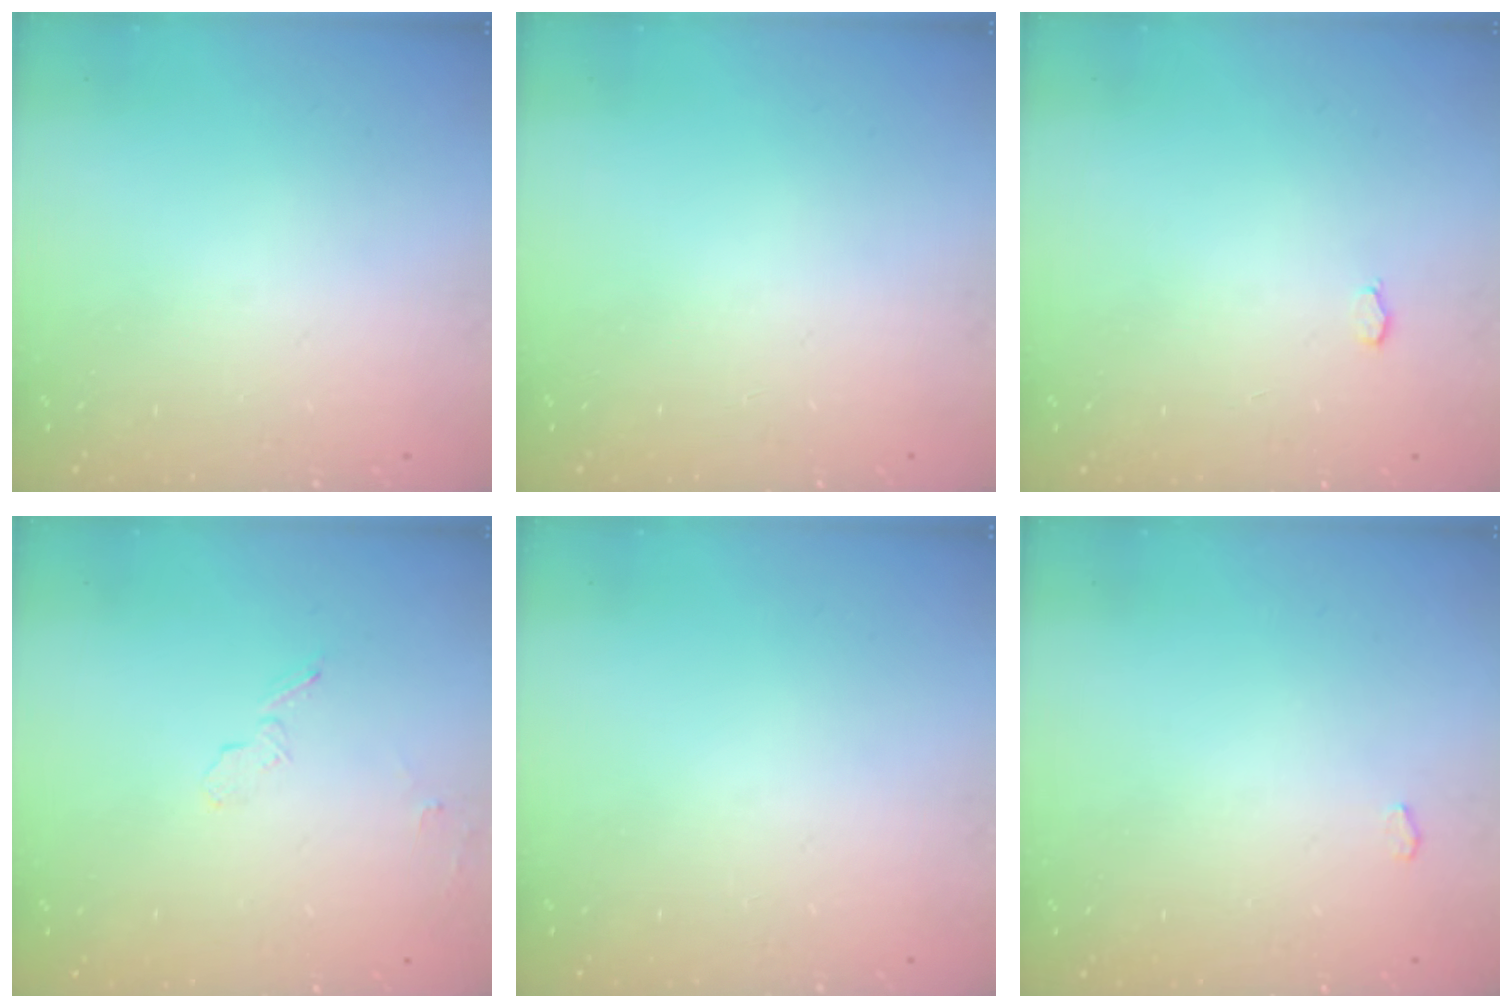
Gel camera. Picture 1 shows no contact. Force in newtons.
{"total": 0.0}
{"total": 2.8, "press": 2.8, "slide": 0.3}
{"total": 5.3, "press": 5.2, "slide": 1.2}
{"total": 0.0}
{"total": 3.6, "press": 3.3, "slide": 1.5}